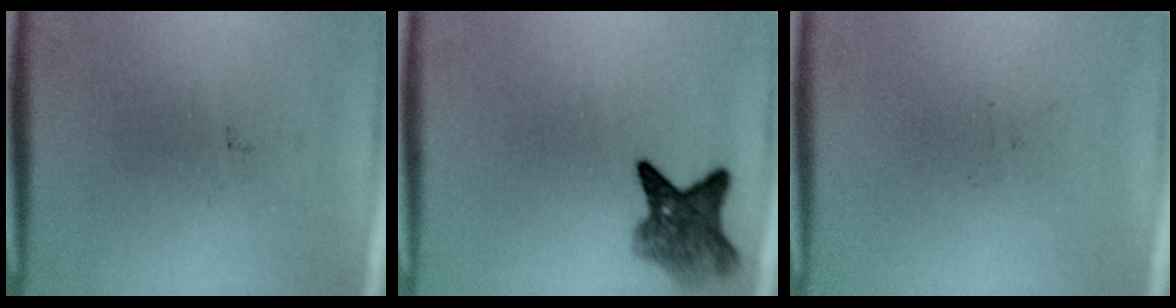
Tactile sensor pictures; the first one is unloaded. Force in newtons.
{"total": 5.5}
{"total": 0.0}